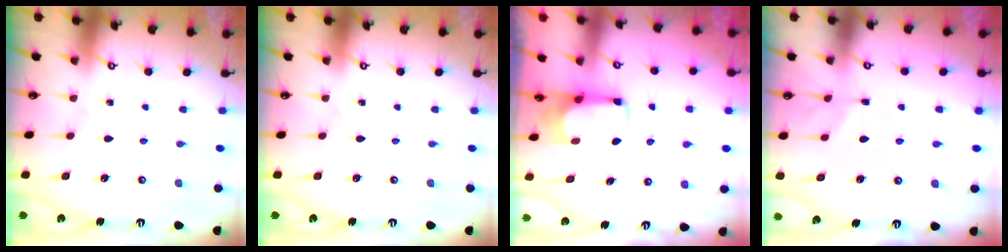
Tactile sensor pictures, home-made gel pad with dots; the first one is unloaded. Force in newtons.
{"total": 0.0}
{"total": 2.3, "press": 2.3, "slide": 0.4}
{"total": 1.6, "press": 1.0, "slide": 1.2}